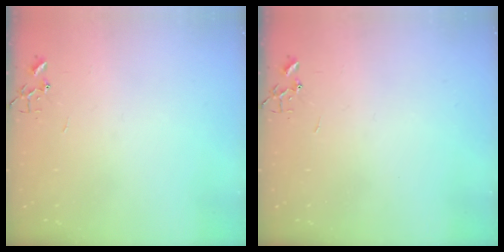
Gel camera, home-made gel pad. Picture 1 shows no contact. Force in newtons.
{"total": 0.0}